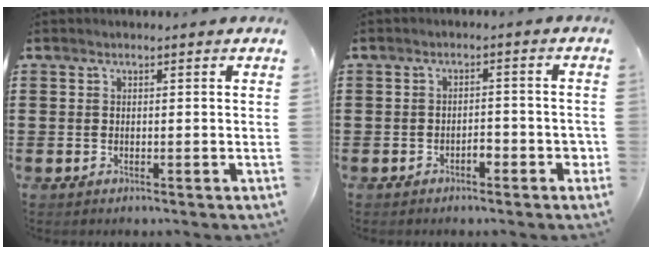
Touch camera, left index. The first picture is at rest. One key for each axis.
{"total": 3.0, "fx": -1.7, "fy": 1.2, "fz": 2.1, "tx": -0.036, "ty": 0.003, "tz": -0.034}